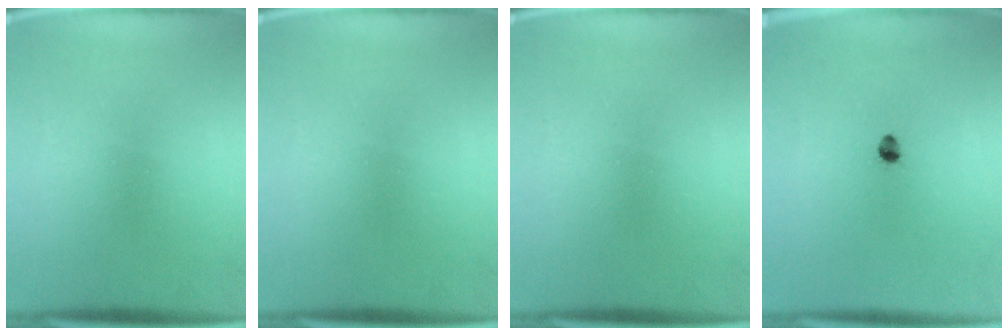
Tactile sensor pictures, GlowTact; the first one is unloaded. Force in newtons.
{"total": 0.0}
{"total": 0.0}
{"total": 2.0}